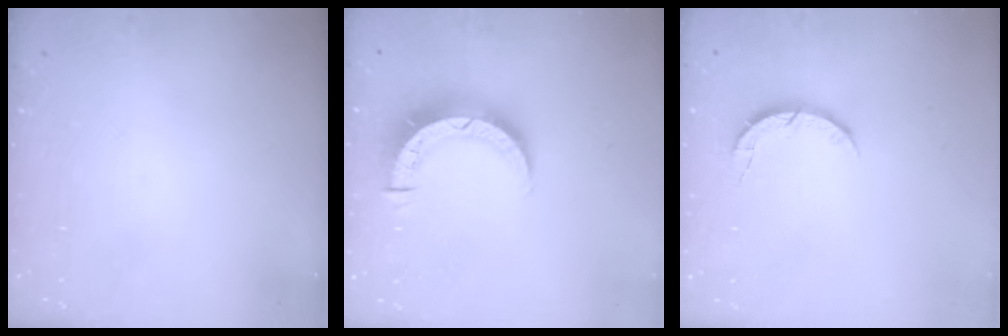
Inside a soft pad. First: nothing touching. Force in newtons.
{"total": 8.3, "press": 8.2, "slide": 1.1}
{"total": 4.4, "press": 4.4, "slide": 0.5}